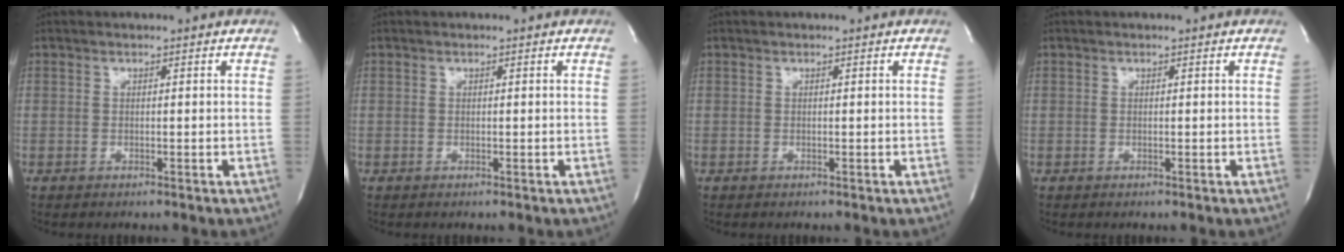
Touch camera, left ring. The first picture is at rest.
{"total": 0.0}
{"total": 0.0}
{"total": 0.0}